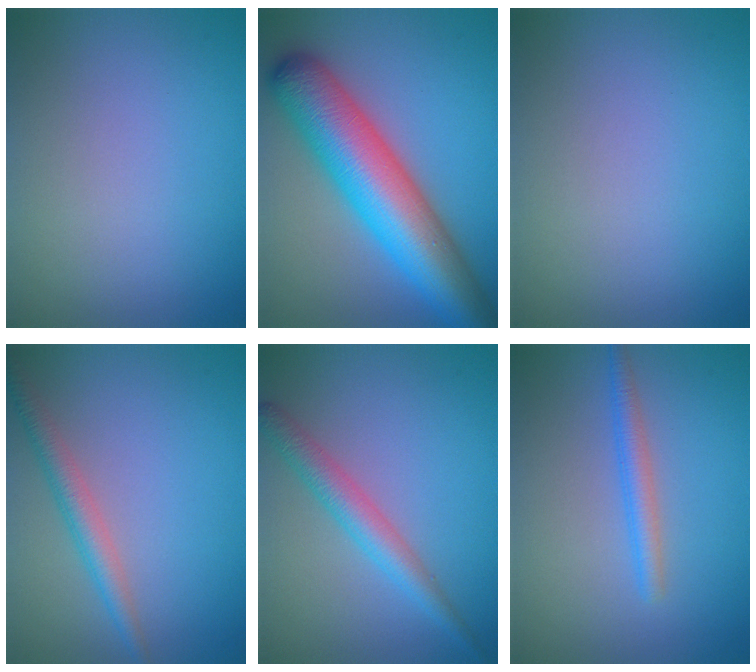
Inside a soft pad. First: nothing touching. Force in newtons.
{"total": 11.2, "press": 11.2, "slide": 0.4}
{"total": 0.0}
{"total": 2.8, "press": 2.8, "slide": 0.1}
{"total": 3.2, "press": 3.2, "slide": 0.0}
{"total": 2.1, "press": 2.1, "slide": 0.2}